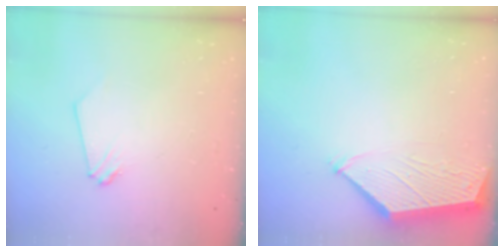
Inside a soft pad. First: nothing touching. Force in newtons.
{"total": 3.6, "press": 3.5, "slide": 0.5}